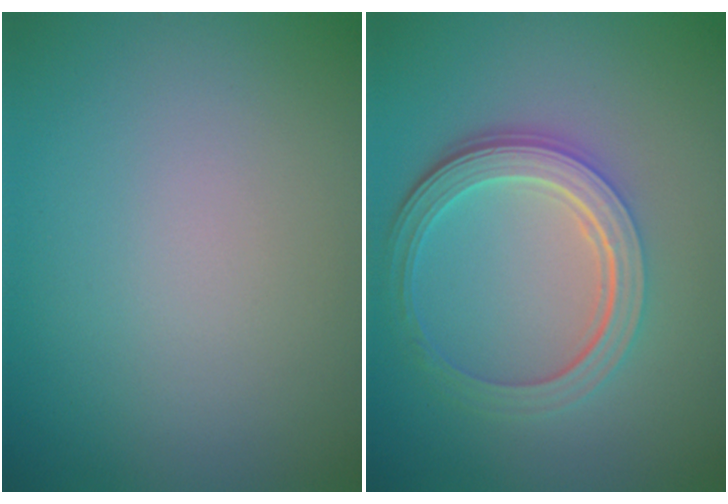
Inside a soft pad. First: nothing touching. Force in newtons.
{"total": 5.2, "press": 3.8, "slide": 3.5}